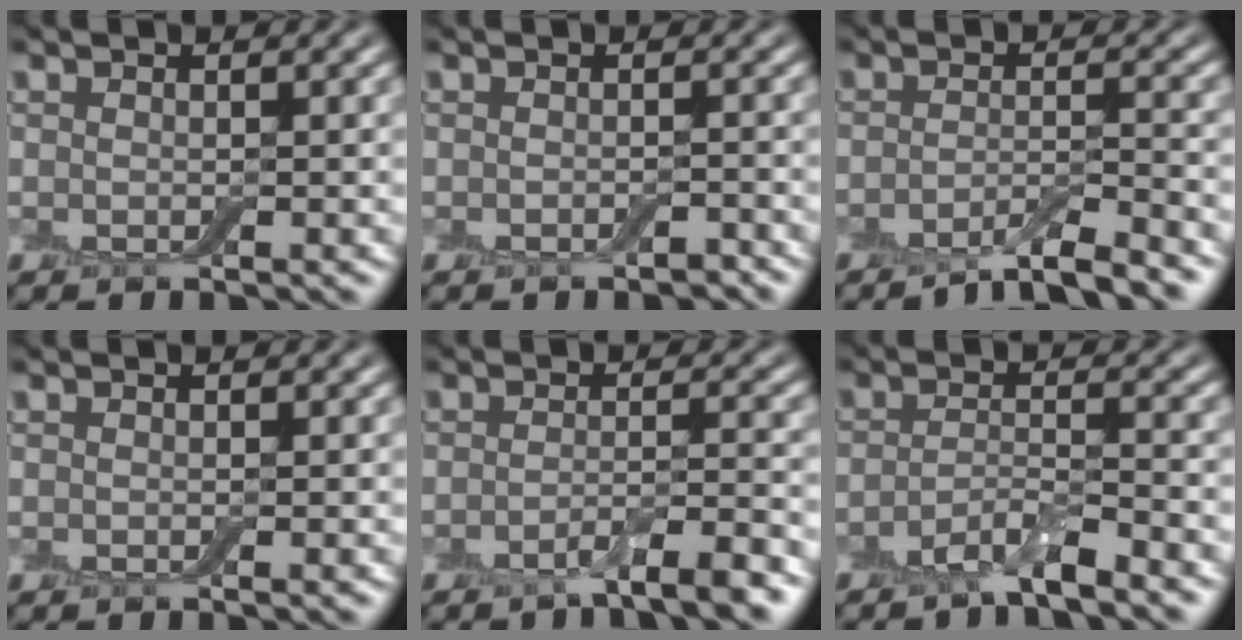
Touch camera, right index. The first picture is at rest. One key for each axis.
{"total": 1.0, "fx": -0.8, "fy": 0.2, "fz": 0.5, "tx": -0.009, "ty": -0.001, "tz": -0.012}
{"total": 4.1, "fx": -3.0, "fy": 0.7, "fz": 2.7, "tx": -0.034, "ty": 0.005, "tz": -0.060}
{"total": 0.0}
{"total": 3.7, "fx": -2.4, "fy": 0.5, "fz": 2.7, "tx": -0.039, "ty": 0.004, "tz": -0.051}
{"total": 3.3, "fx": -2.5, "fy": 0.5, "fz": 2.1, "tx": -0.039, "ty": 0.002, "tz": -0.057}